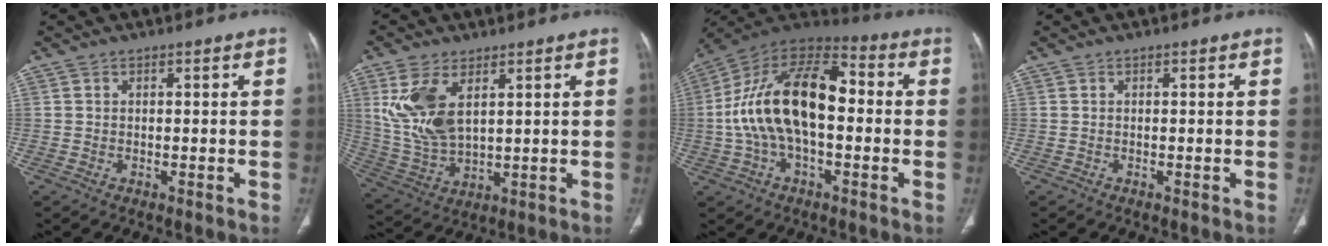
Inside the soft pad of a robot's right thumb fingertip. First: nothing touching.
{"total": 11.9, "force": [4.4, 6.2, 9.2], "torque": [-0.194, -0.015, 0.101]}
{"total": 20.4, "force": [-0.3, 10.9, 17.2], "torque": [-0.313, 0.045, -0.011]}
{"total": 0.0}